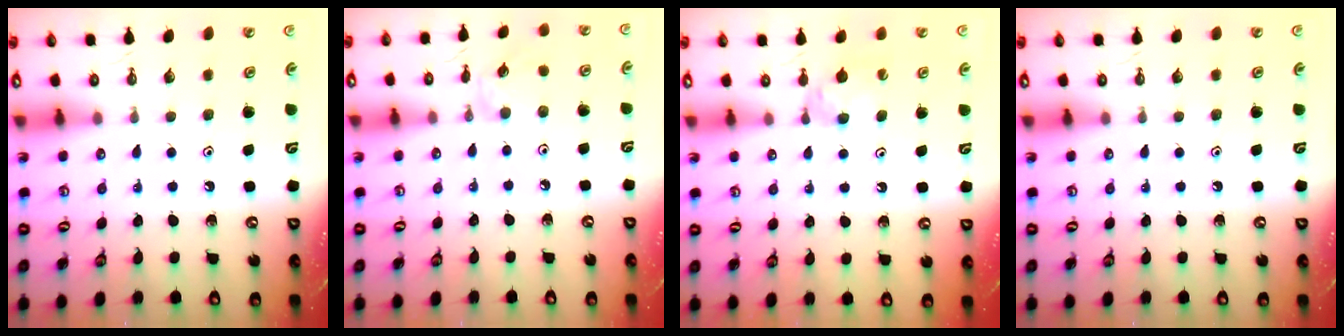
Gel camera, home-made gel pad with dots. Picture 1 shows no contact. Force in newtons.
{"total": 1.5, "press": 1.4, "slide": 0.4}
{"total": 3.3, "press": 3.3, "slide": 0.7}
{"total": 0.0}